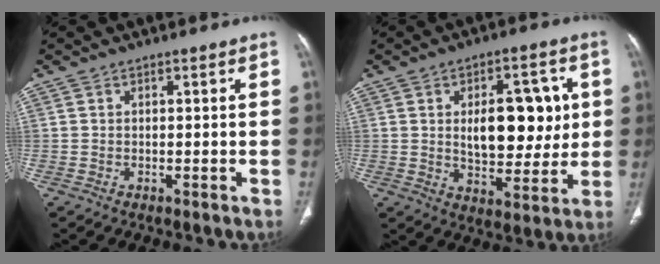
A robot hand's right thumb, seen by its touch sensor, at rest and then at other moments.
{"total": 15.2, "force": [2.2, 8.1, 12.7], "torque": [-0.141, -0.006, 0.040]}